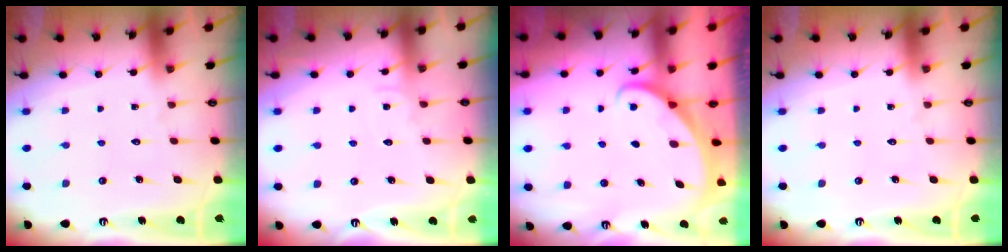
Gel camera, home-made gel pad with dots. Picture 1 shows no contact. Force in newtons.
{"total": 4.1, "press": 4.1, "slide": 0.5}
{"total": 1.3, "press": 1.3, "slide": 0.0}
{"total": 0.0}